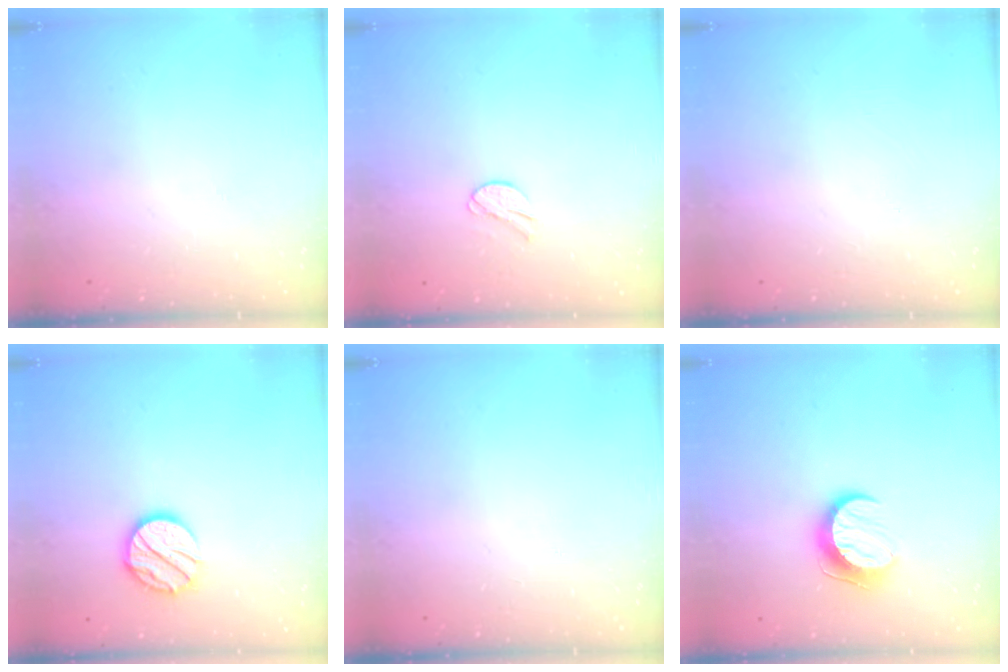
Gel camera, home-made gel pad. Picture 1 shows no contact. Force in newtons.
{"total": 8.5, "press": 8.4, "slide": 0.7}
{"total": 0.0}
{"total": 11.9, "press": 11.9, "slide": 1.0}
{"total": 0.0}
{"total": 10.1, "press": 10.0, "slide": 0.5}